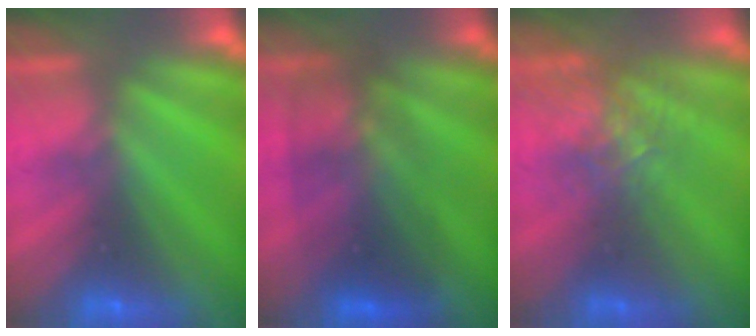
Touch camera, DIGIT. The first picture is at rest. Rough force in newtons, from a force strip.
{"total": 3.0}
{"total": 2.6}